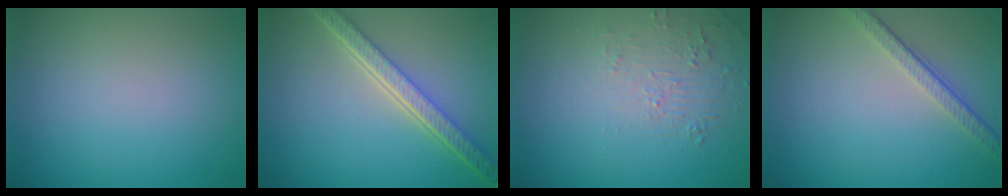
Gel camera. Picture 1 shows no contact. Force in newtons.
{"total": 5.5, "press": 4.3, "slide": 3.5}
{"total": 1.9, "press": 0.8, "slide": 1.7}
{"total": 3.3, "press": 2.3, "slide": 2.3}